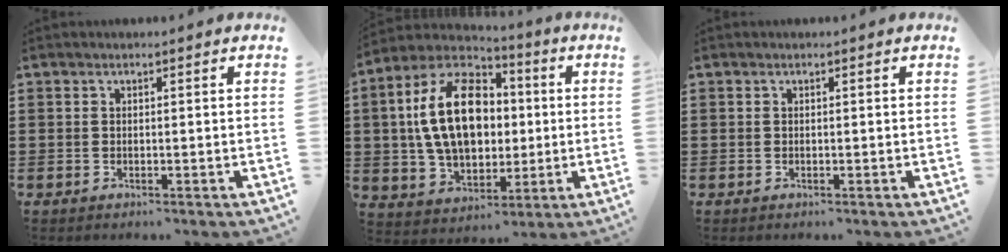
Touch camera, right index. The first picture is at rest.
{"total": 16.5, "force": [1.2, 10.6, 12.5], "torque": [-0.279, 0.016, 0.018]}
{"total": 0.0}